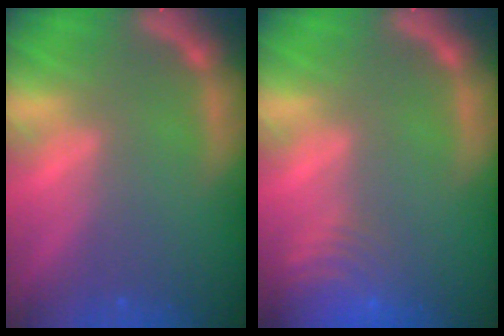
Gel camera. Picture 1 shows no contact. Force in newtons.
{"total": 8.0}